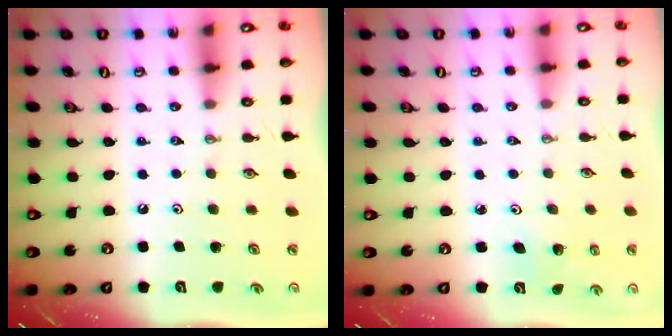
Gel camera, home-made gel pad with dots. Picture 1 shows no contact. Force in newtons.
{"total": 2.6, "press": 2.6, "slide": 0.2}